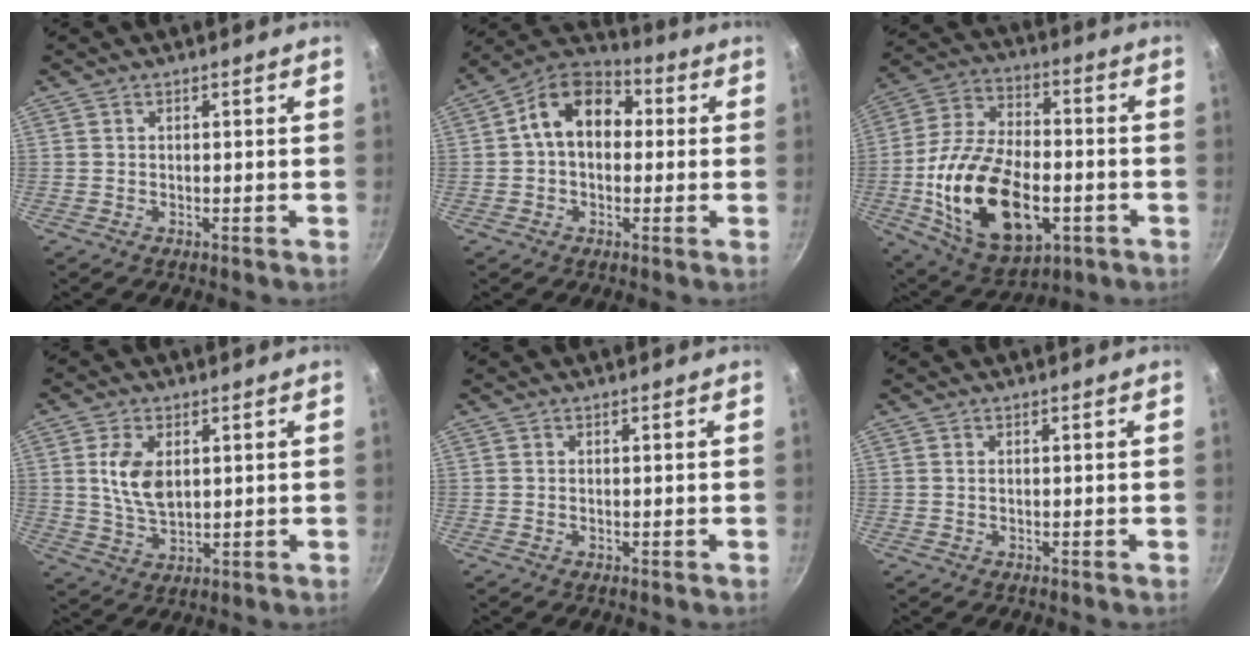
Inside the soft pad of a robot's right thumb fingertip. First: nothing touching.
{"total": 12.8, "force": [1.6, 9.1, 8.9], "torque": [-0.105, 0.032, 0.003]}
{"total": 24.5, "force": [-5.5, 14.2, 19.1], "torque": [-0.341, 0.025, -0.084]}
{"total": 7.9, "force": [1.8, 4.6, 6.1], "torque": [-0.112, -0.013, 0.038]}
{"total": 0.0}
{"total": 0.0}